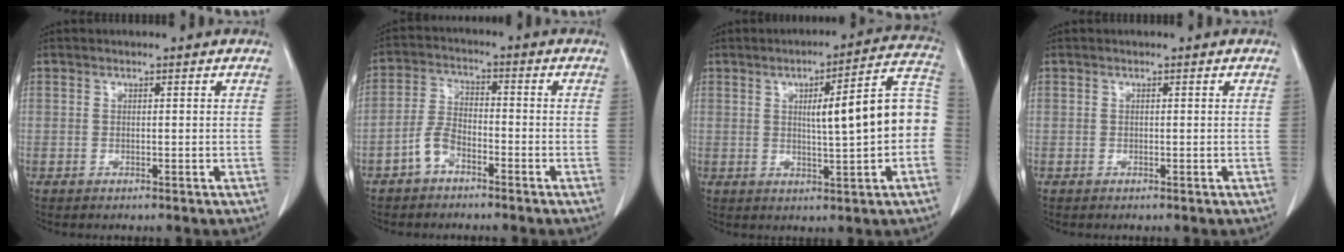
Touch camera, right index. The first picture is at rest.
{"total": 4.8, "force": [-3.0, 2.5, 2.8], "torque": [-0.063, 0.012, -0.059]}
{"total": 12.8, "force": [0.0, 1.6, 12.7], "torque": [-0.161, 0.033, 0.000]}
{"total": 0.0}